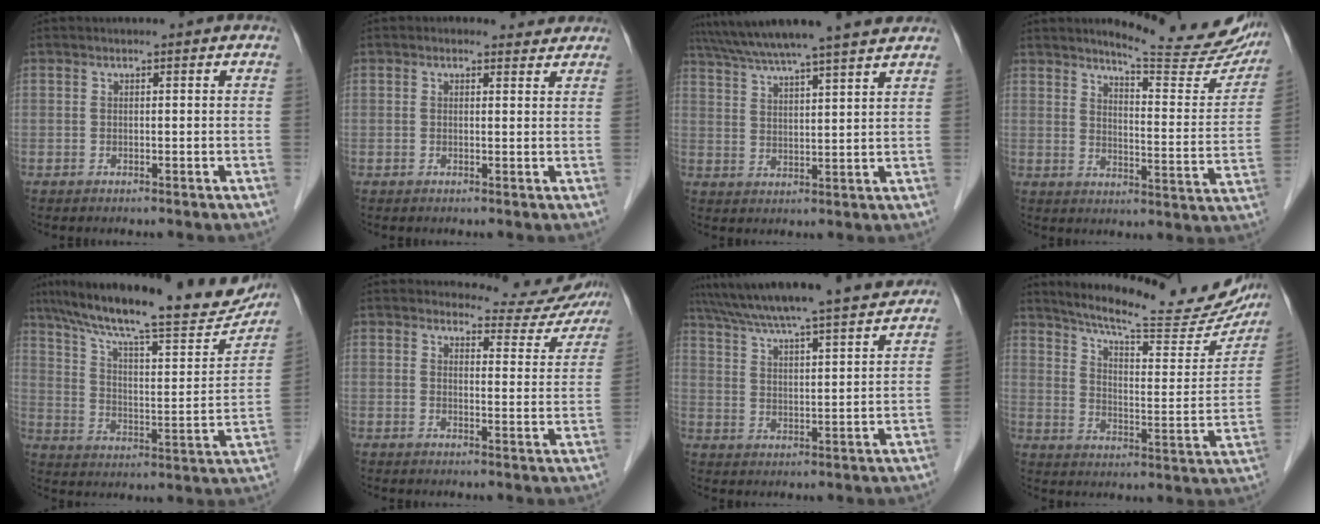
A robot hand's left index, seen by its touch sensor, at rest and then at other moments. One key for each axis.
{"total": 2.1, "fx": 1.8, "fy": 1.1, "fz": 0.1, "tx": -0.001, "ty": 0.004, "tz": 0.014}
{"total": 16.9, "fx": 14.8, "fy": -0.1, "fz": 8.2, "tx": -0.144, "ty": 0.028, "tz": 0.215}
{"total": 18.5, "fx": 16.8, "fy": 2.4, "fz": 7.3, "tx": -0.089, "ty": -0.070, "tz": 0.197}
{"total": 24.9, "fx": 21.0, "fy": 4.4, "fz": 12.5, "tx": -0.207, "ty": 0.001, "tz": 0.300}
{"total": 8.6, "fx": 8.4, "fy": 1.7, "fz": -0.1, "tx": 0.011, "ty": -0.023, "tz": 0.091}
{"total": 19.7, "fx": 17.8, "fy": 0.1, "fz": 8.5, "tx": -0.147, "ty": 0.009, "tz": 0.261}
{"total": 23.6, "fx": 21.2, "fy": 3.6, "fz": 9.8, "tx": -0.144, "ty": -0.044, "tz": 0.273}